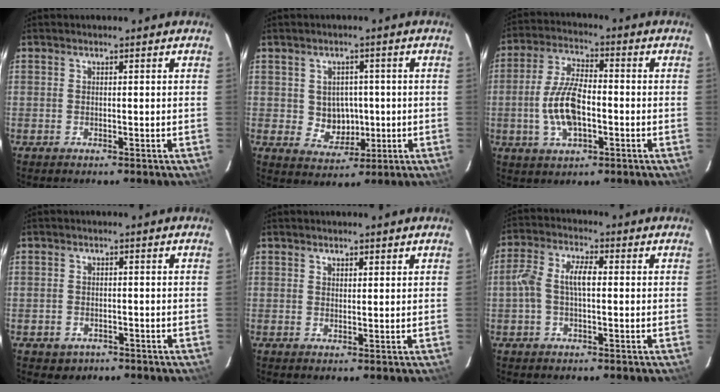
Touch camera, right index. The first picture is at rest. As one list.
[{"total": 5.7, "force": [-0.1, 5.3, 2.2], "torque": [-0.045, 0.009, 0.013]}, {"total": 10.4, "force": [-2.3, 4.6, 9.0], "torque": [-0.186, 0.005, -0.040]}, {"total": 3.2, "force": [-1.6, 2.7, 0.6], "torque": [-0.022, 0.002, -0.017]}, {"total": 1.9, "force": [1.5, 0.8, 0.8], "torque": [-0.008, 0.003, 0.023]}, {"total": 6.5, "force": [-0.1, 2.8, 5.9], "torque": [-0.127, 0.018, -0.004]}]